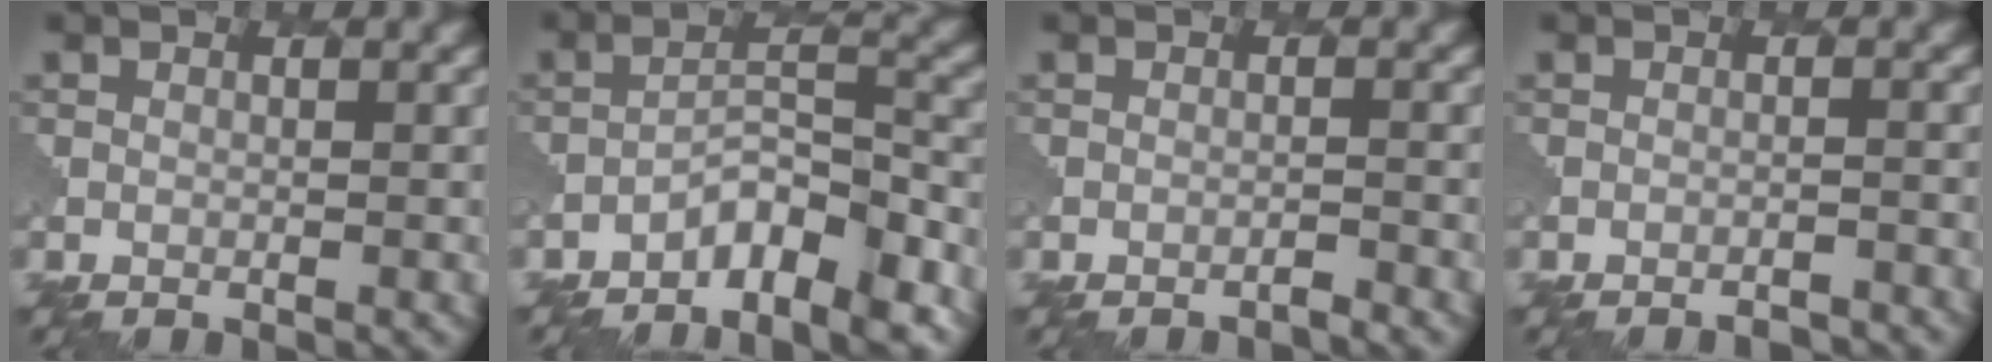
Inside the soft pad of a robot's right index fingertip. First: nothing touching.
{"total": 4.9, "force": [-3.8, 1.3, 2.8], "torque": [-0.043, 0.008, -0.068]}
{"total": 0.9, "force": [-0.9, 0.0, 0.3], "torque": [0.002, -0.001, -0.024]}
{"total": 2.7, "force": [-2.6, 0.4, 0.8], "torque": [-0.001, 0.015, -0.039]}